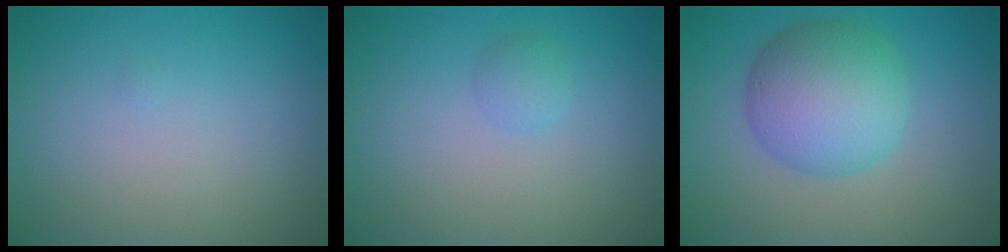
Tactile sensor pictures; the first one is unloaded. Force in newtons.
{"total": 1.1, "press": 1.1, "slide": 0.0}
{"total": 6.7, "press": 6.7, "slide": 0.1}